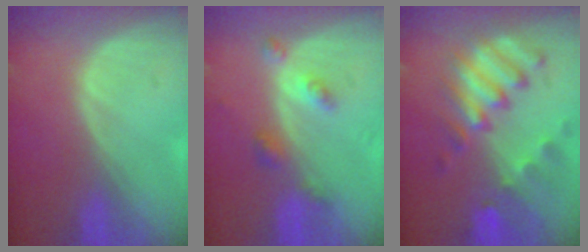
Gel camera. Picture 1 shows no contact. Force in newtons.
{"total": 4.3, "press": 3.9, "slide": 1.8}
{"total": 10.1, "press": 8.9, "slide": 4.8}